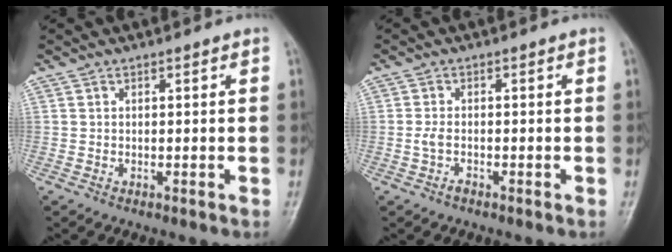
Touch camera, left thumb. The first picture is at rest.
{"total": 1.7, "force": [-0.9, 0.8, 1.2], "torque": [-0.031, 0.007, -0.019]}